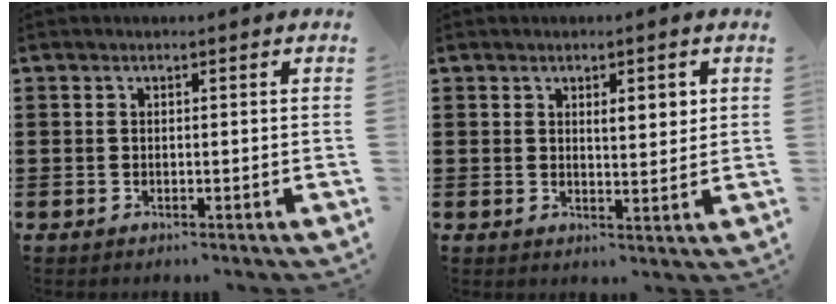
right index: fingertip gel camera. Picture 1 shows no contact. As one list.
[{"total": 3.2, "force": [1.2, 1.2, 2.7], "torque": [-0.039, 0.001, 0.014]}]